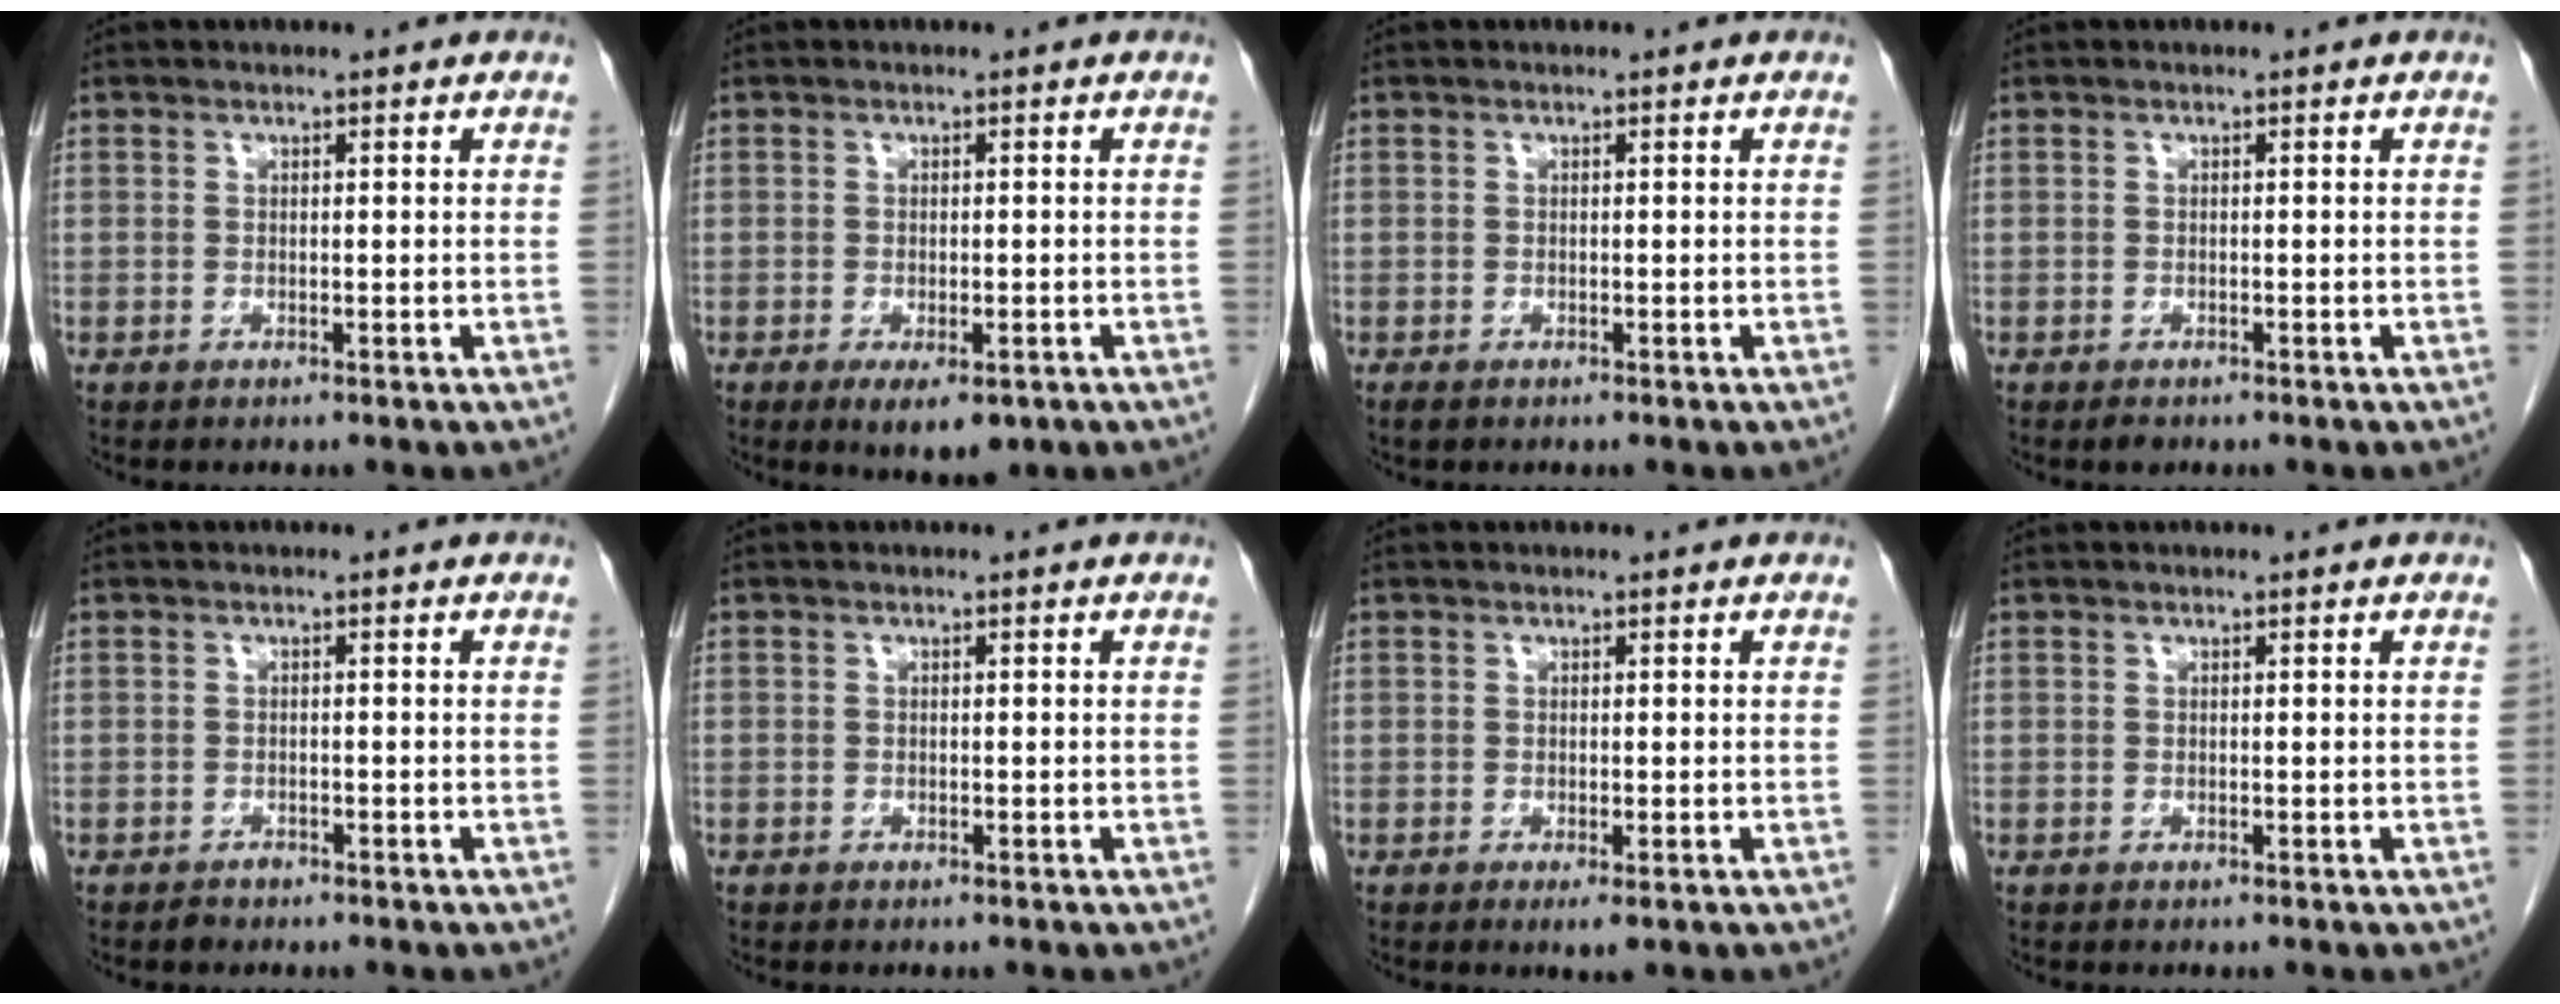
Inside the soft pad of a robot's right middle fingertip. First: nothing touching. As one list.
[{"total": 5.2, "force": [-2.8, 2.0, 3.9], "torque": [-0.053, -0.008, -0.033]}, {"total": 0.7, "force": [-0.5, 0.3, 0.4], "torque": [-0.011, -0.001, -0.007]}, {"total": 0.8, "force": [-0.6, 0.4, 0.4], "torque": [-0.007, -0.001, -0.006]}, {"total": 1.0, "force": [-0.8, 0.5, 0.1], "torque": [-0.005, 0.001, -0.014]}, {"total": 0.0}, {"total": 1.6, "force": [-0.7, 0.4, 1.4], "torque": [-0.015, -0.003, -0.009]}, {"total": 0.0}]